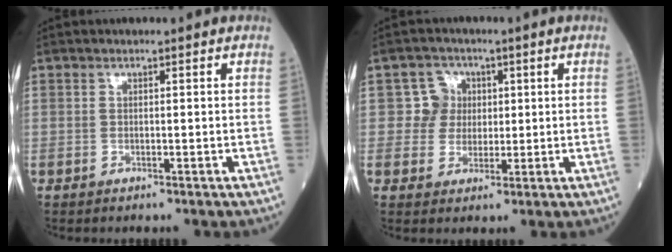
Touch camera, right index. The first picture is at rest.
{"total": 4.5, "force": [0.8, 4.4, 0.2], "torque": [0.007, 0.011, 0.012]}